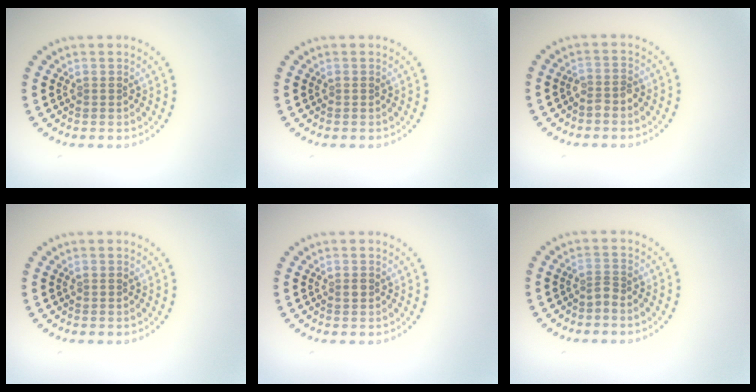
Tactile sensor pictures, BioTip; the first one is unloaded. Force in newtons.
{"total": 0.0}
{"total": 1.5, "press": 1.3, "slide": 0.9}
{"total": 0.5, "press": 0.5, "slide": 0.1}
{"total": 1.0, "press": 1.0, "slide": 0.0}
{"total": 0.9, "press": 0.5, "slide": 0.7}